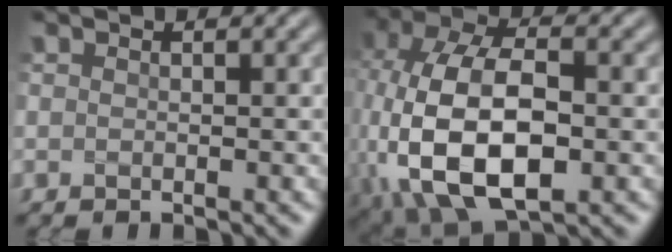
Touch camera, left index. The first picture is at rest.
{"total": 13.8, "force": [-1.9, 7.9, 11.1], "torque": [-0.227, -0.007, -0.028]}